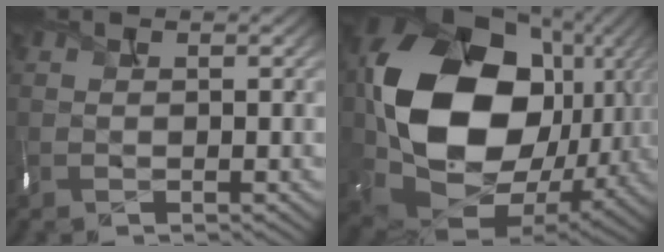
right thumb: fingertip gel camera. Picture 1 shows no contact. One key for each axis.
{"total": 18.7, "fx": 2.1, "fy": 14.8, "fz": 11.2, "tx": -0.236, "ty": -0.040, "tz": 0.061}